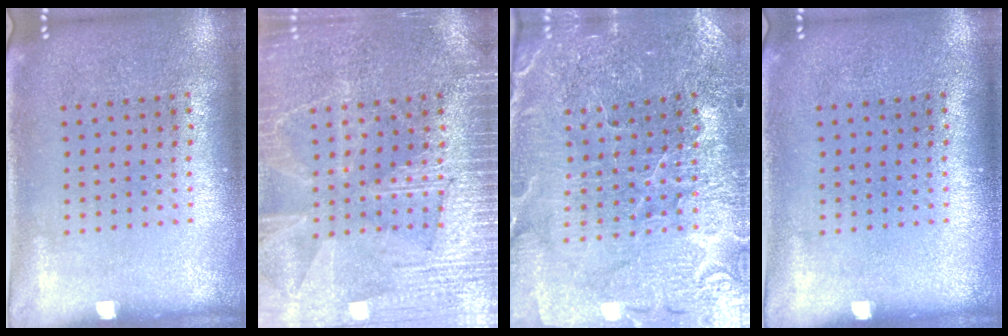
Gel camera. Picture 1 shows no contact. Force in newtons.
{"total": 5.3, "press": 5.2, "slide": 0.7}
{"total": 3.3, "press": 3.3, "slide": 0.3}
{"total": 0.0}